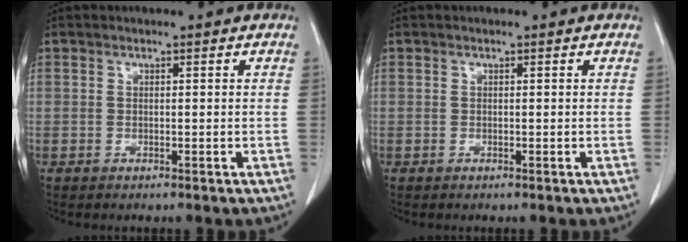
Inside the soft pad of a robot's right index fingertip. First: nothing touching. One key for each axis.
{"total": 0.0}